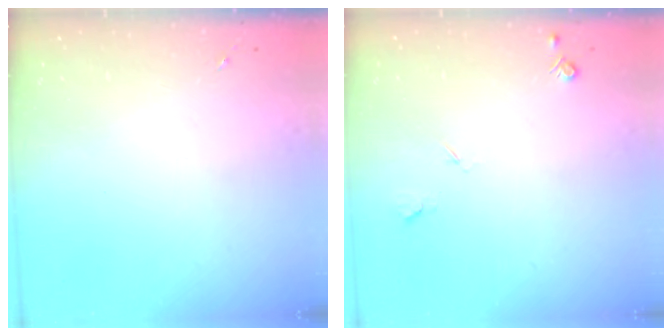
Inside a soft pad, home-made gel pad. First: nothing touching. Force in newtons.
{"total": 4.6, "press": 4.5, "slide": 0.7}